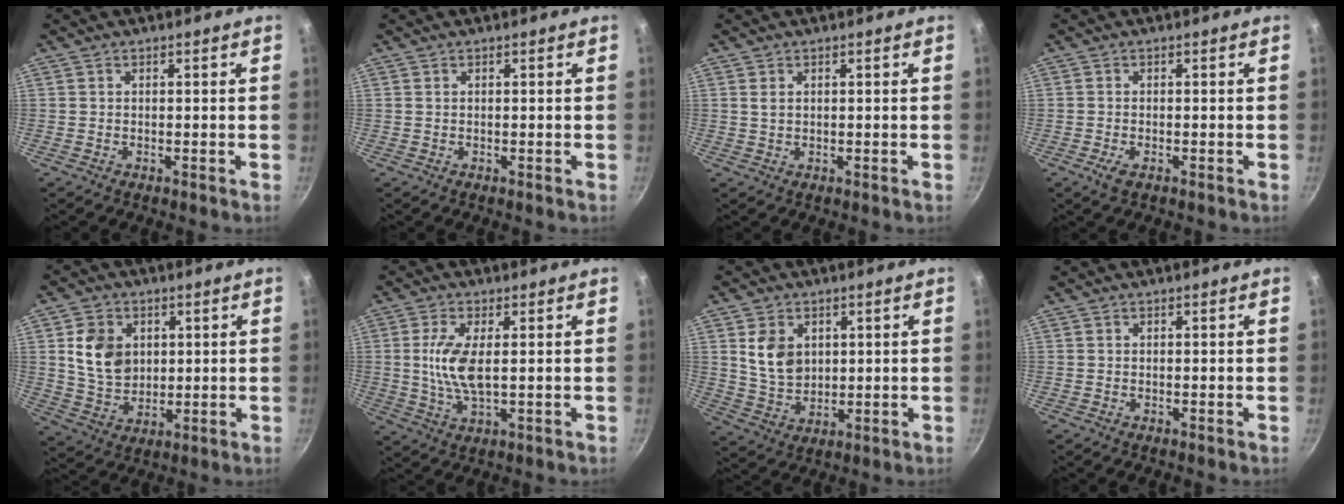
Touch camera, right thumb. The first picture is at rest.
{"total": 0.0}
{"total": 1.4, "force": [0.5, 1.0, 0.9], "torque": [-0.017, 0.000, 0.010]}
{"total": 2.0, "force": [-1.0, 0.9, 1.5], "torque": [-0.039, -0.002, -0.019]}
{"total": 10.3, "force": [2.2, 8.1, 6.0], "torque": [-0.083, -0.014, 0.047]}
{"total": 7.8, "force": [0.7, 3.0, 7.2], "torque": [-0.151, -0.004, 0.016]}
{"total": 8.4, "force": [2.2, 6.3, 5.1], "torque": [-0.074, -0.020, 0.051]}
{"total": 0.0}